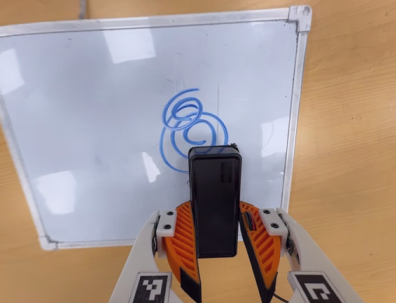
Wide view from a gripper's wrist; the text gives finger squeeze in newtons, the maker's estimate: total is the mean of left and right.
{"total": 5.8, "left": 5.7, "right": 5.9}